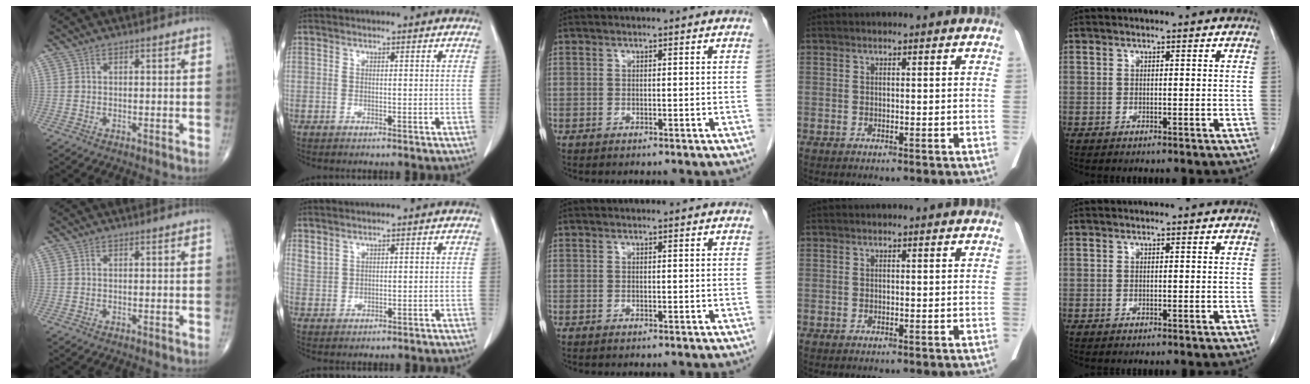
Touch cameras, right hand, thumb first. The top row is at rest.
{"index": {"total": 2.1, "force": [1.8, 1.1, 0.4], "torque": [-0.004, 0.002, 0.040]}}